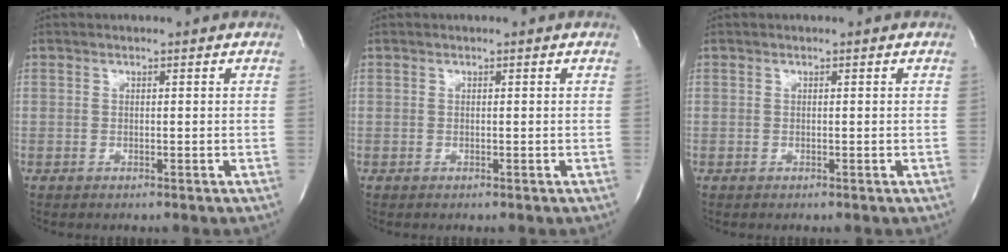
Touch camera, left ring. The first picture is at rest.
{"total": 0.0}
{"total": 0.0}